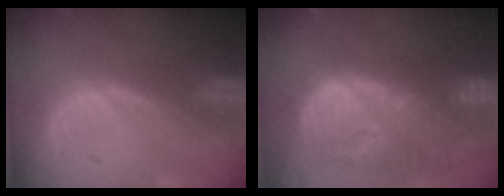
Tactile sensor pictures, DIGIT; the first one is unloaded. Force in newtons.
{"total": 13.2, "press": 11.5, "slide": 6.5}